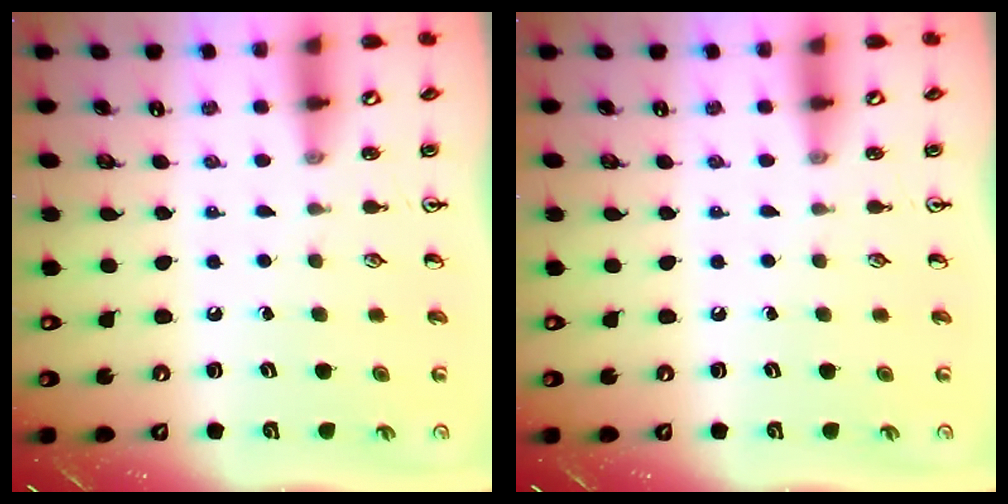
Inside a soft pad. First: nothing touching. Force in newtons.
{"total": 0.0}